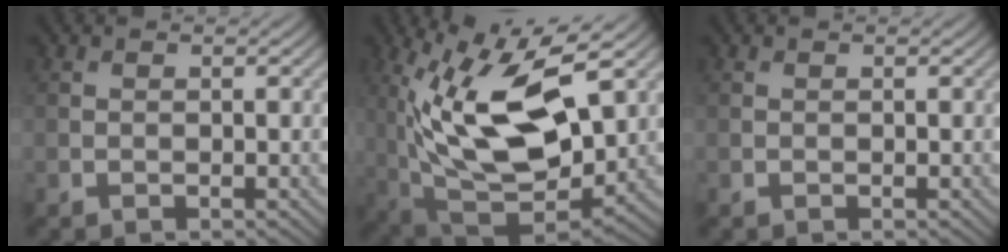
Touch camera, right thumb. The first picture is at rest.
{"total": 16.7, "force": [2.8, 7.1, 14.8], "torque": [-0.287, -0.006, 0.052]}
{"total": 0.0}